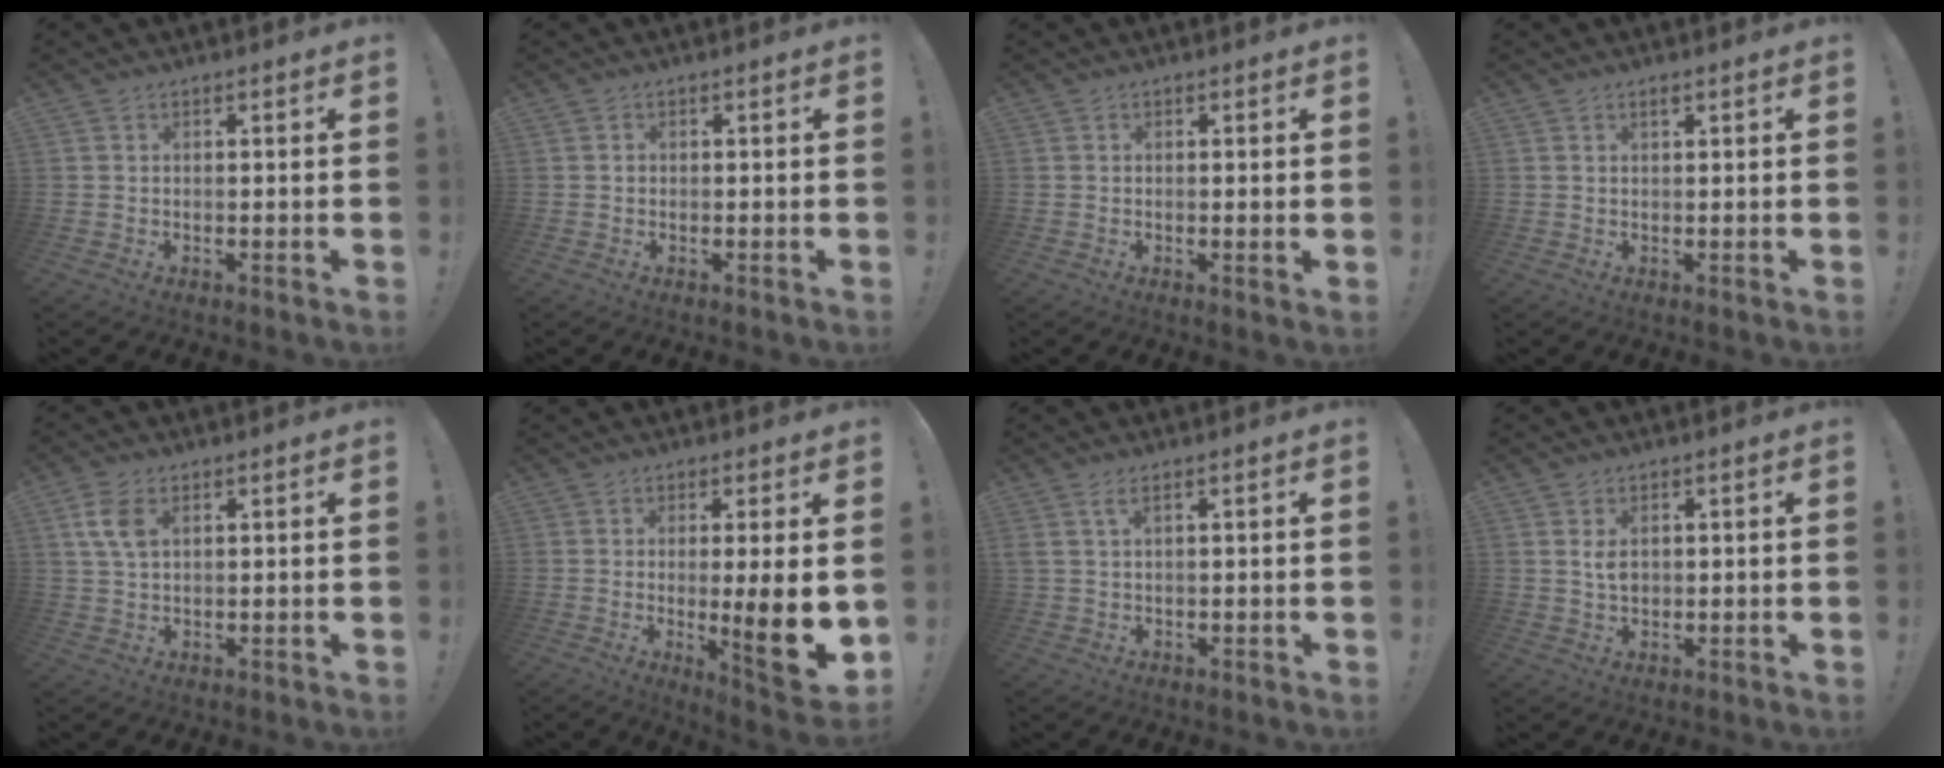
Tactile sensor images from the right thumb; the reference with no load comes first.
{"total": 0.6, "force": [-0.3, 0.5, 0.1], "torque": [-0.003, 0.003, -0.004]}
{"total": 1.2, "force": [0.3, -0.2, 1.2], "torque": [-0.015, -0.003, 0.003]}
{"total": 1.0, "force": [0.7, 0.3, 0.6], "torque": [-0.007, -0.002, 0.011]}
{"total": 6.4, "force": [2.4, 3.8, 4.5], "torque": [-0.101, 0.000, 0.046]}
{"total": 12.5, "force": [-1.0, 1.4, 12.4], "torque": [-0.164, -0.017, -0.008]}
{"total": 2.4, "force": [1.0, 0.3, 2.2], "torque": [-0.046, 0.001, 0.018]}
{"total": 3.1, "force": [0.7, 2.1, 2.2], "torque": [-0.027, -0.003, 0.009]}